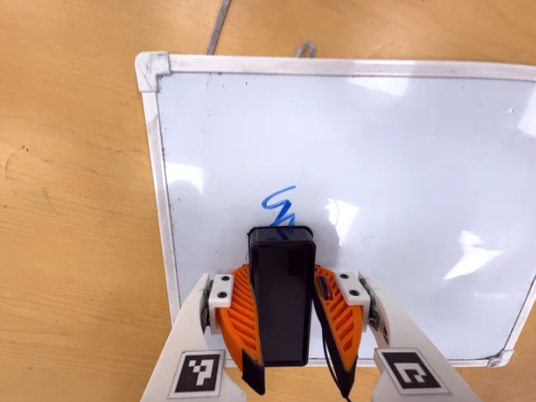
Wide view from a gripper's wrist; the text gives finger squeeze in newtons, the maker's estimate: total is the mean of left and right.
{"total": 12.5, "left": 11.5, "right": 13.5}